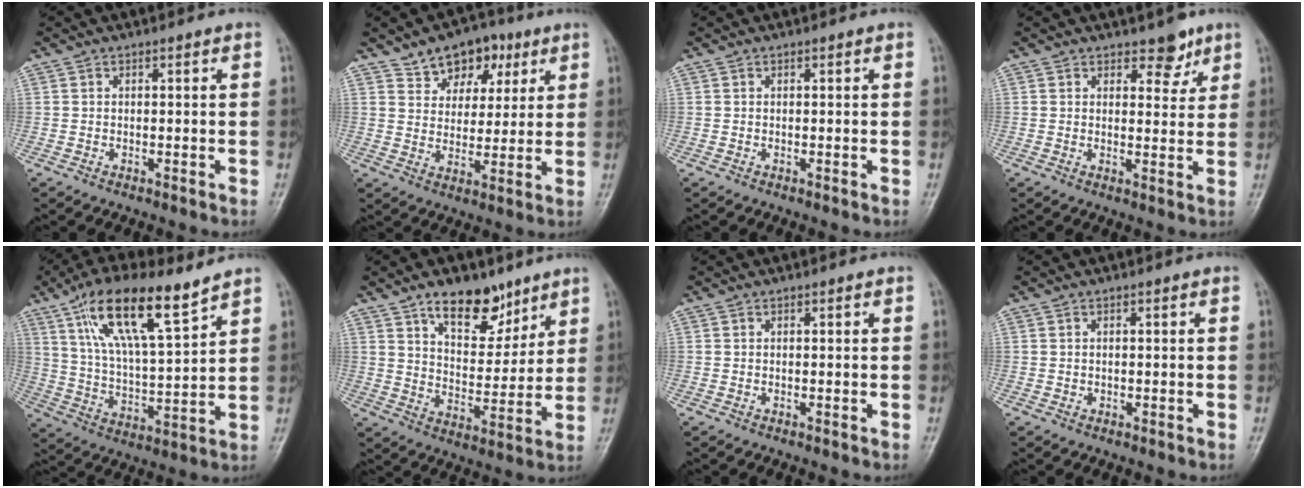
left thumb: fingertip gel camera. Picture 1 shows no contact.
{"total": 10.1, "force": [5.8, 6.9, 4.5], "torque": [-0.026, -0.021, 0.093]}
{"total": 0.0}
{"total": 4.2, "force": [3.0, 2.2, 1.9], "torque": [0.003, -0.018, 0.041]}
{"total": 16.4, "force": [10.0, 4.6, 12.2], "torque": [-0.204, -0.037, 0.190]}
{"total": 11.9, "force": [8.0, 6.2, 6.2], "torque": [-0.059, -0.054, 0.137]}
{"total": 0.0}
{"total": 0.0}